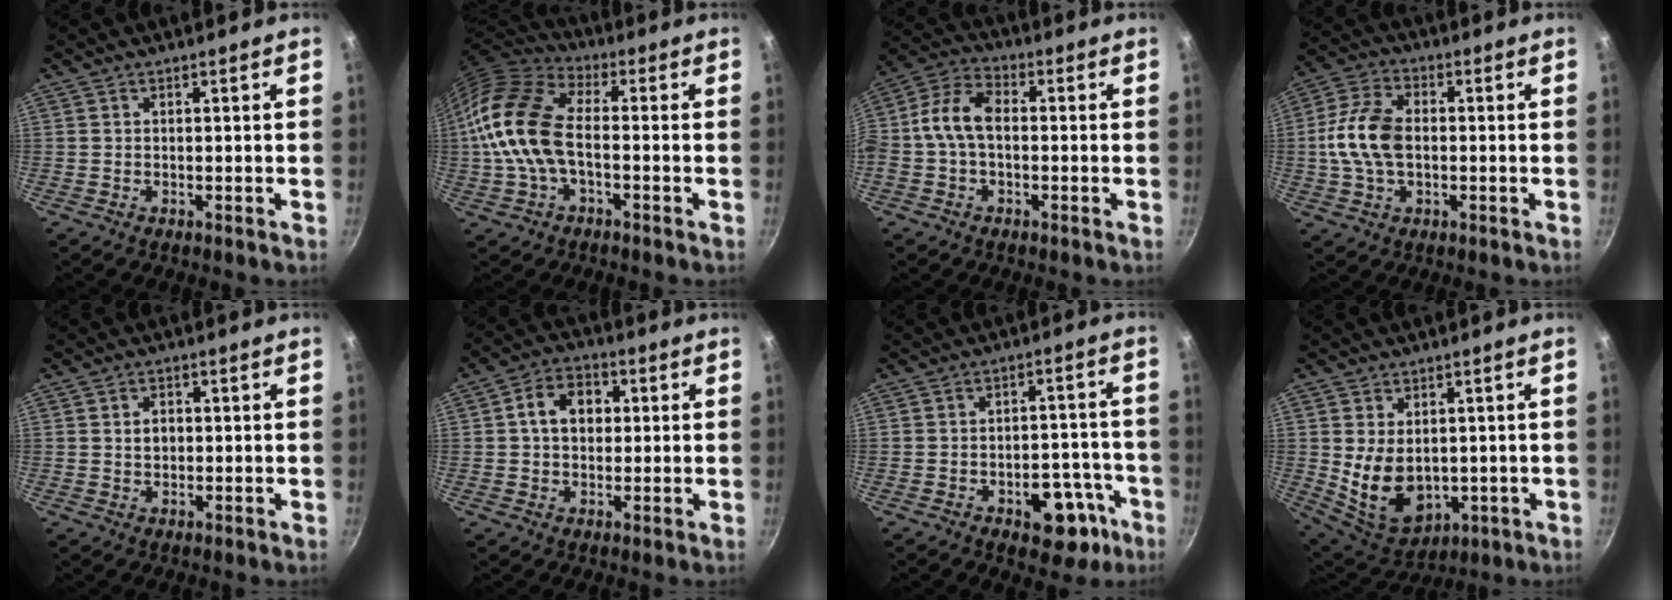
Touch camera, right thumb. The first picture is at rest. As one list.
[{"total": 15.9, "force": [-1.4, 9.0, 13.1], "torque": [-0.250, 0.033, -0.044]}, {"total": 9.6, "force": [-0.5, 6.0, 7.5], "torque": [-0.143, 0.037, -0.027]}, {"total": 11.4, "force": [-0.4, 7.2, 8.9], "torque": [-0.169, 0.023, -0.017]}, {"total": 2.7, "force": [0.3, 2.1, 1.7], "torque": [-0.017, 0.004, 0.004]}, {"total": 8.3, "force": [1.3, 6.3, 5.2], "torque": [-0.059, 0.013, 0.009]}, {"total": 11.5, "force": [-5.6, 6.7, 7.5], "torque": [-0.045, 0.044, -0.064]}, {"total": 11.5, "force": [0.2, 8.0, 8.2], "torque": [-0.124, -0.023, 0.033]}]